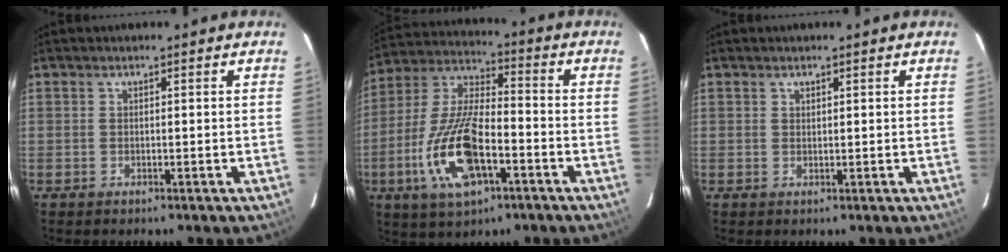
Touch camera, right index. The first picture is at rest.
{"total": 17.3, "force": [-6.4, 6.7, 14.6], "torque": [-0.316, -0.011, -0.119]}
{"total": 0.6, "force": [0.5, 0.4, 0.1], "torque": [0.000, 0.001, 0.009]}